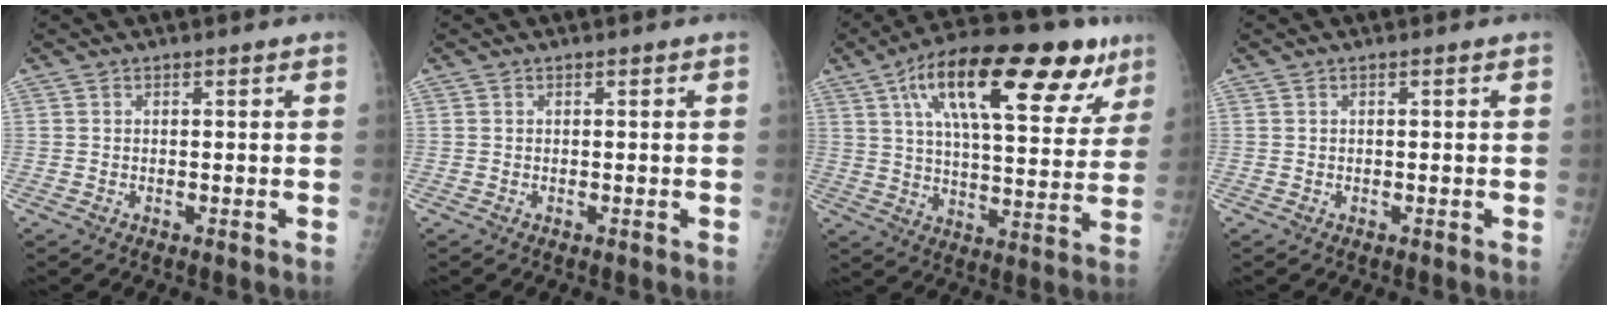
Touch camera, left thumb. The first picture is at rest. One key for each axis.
{"total": 0.0}
{"total": 26.7, "fx": 13.5, "fy": 9.9, "fz": 20.8, "tx": -0.282, "ty": -0.002, "tz": 0.206}
{"total": 0.0}